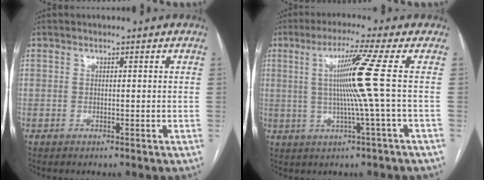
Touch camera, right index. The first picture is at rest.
{"total": 8.6, "force": [0.7, -3.0, 8.1], "torque": [-0.144, 0.002, 0.022]}